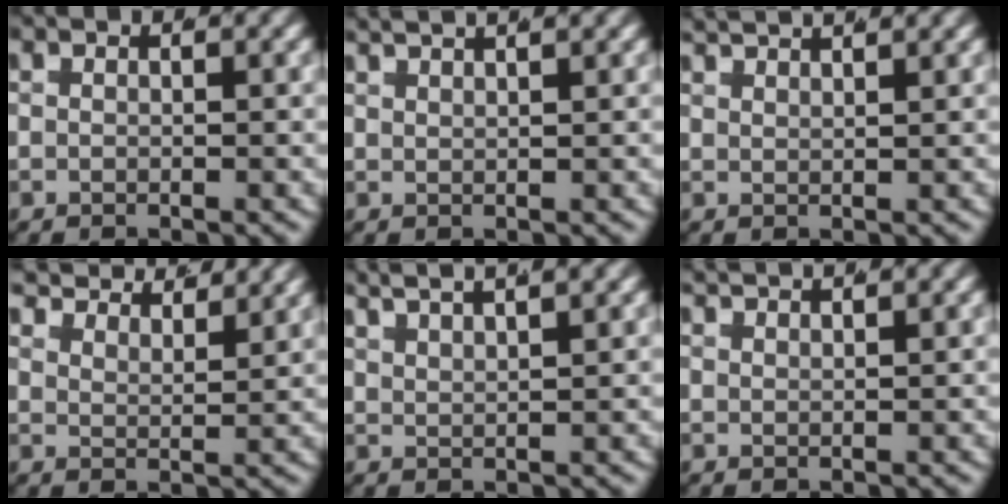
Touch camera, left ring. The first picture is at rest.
{"total": 2.6, "force": [2.5, 0.2, 0.8], "torque": [-0.010, 0.009, 0.041]}
{"total": 2.6, "force": [2.5, 0.1, 0.6], "torque": [-0.010, 0.006, 0.043]}
{"total": 5.0, "force": [4.5, 1.4, 1.8], "torque": [-0.028, 0.005, 0.069]}
{"total": 4.6, "force": [3.9, 1.5, 2.0], "torque": [-0.039, 0.013, 0.060]}
{"total": 2.2, "force": [2.2, 0.0, 0.4], "torque": [-0.006, 0.006, 0.038]}